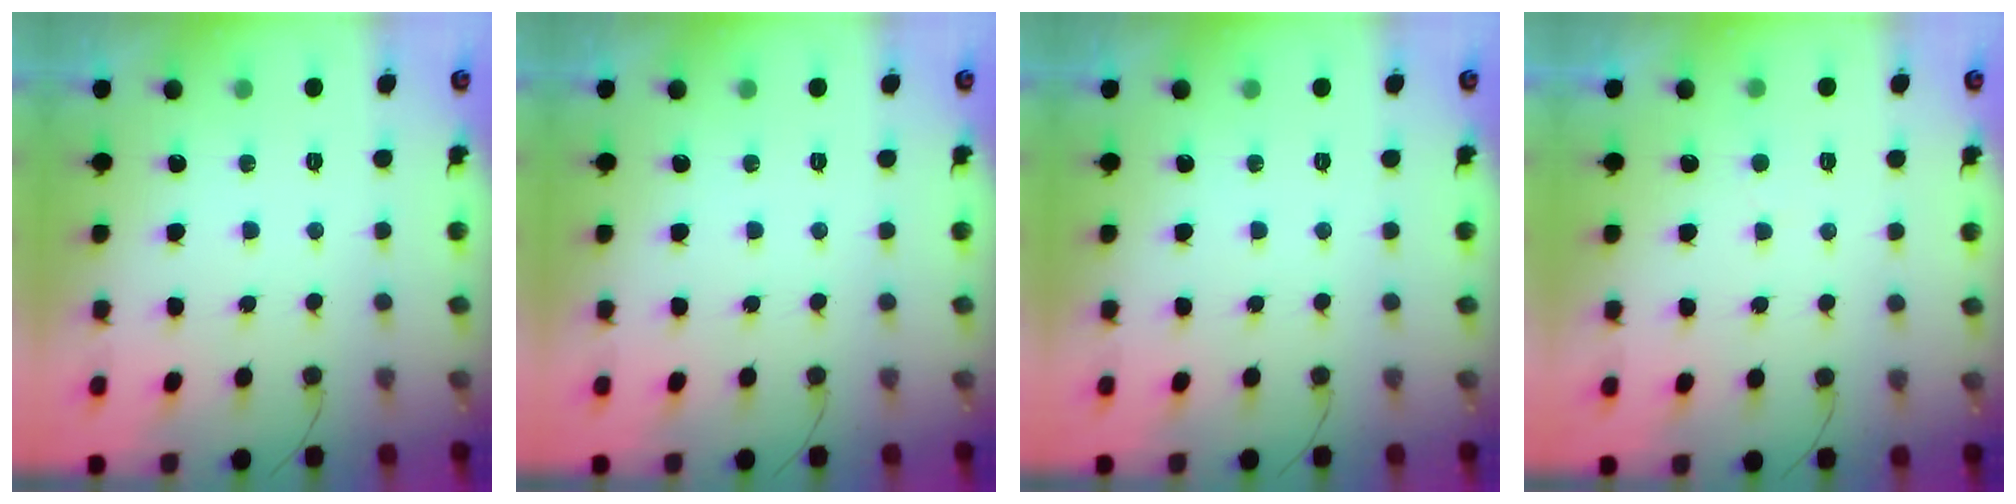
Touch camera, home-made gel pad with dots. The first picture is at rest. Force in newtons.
{"total": 0.0}
{"total": 0.0}
{"total": 2.0, "press": 2.0, "slide": 0.1}